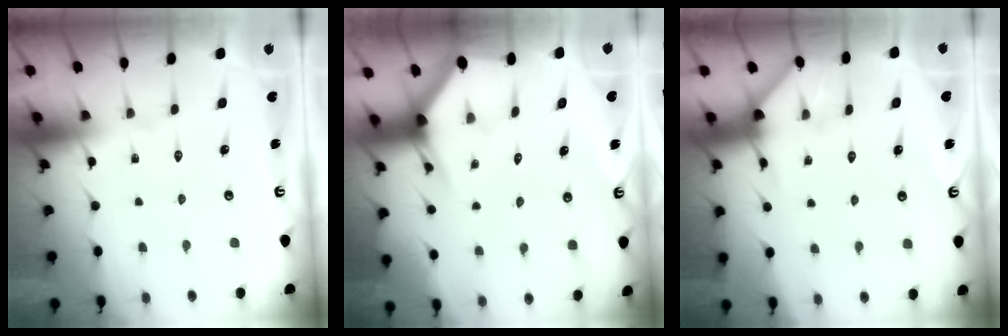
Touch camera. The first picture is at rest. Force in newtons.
{"total": 2.9, "press": 2.9, "slide": 0.1}
{"total": 4.8, "press": 4.8, "slide": 0.3}